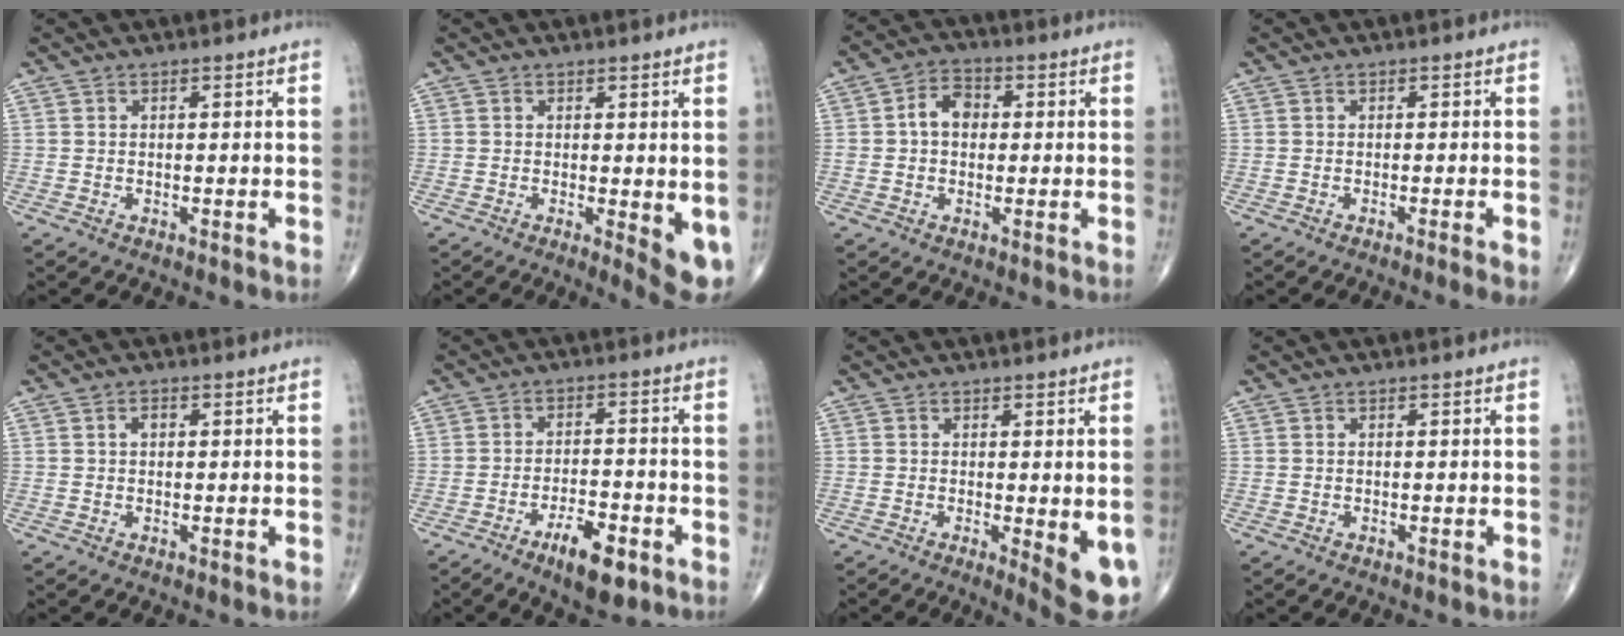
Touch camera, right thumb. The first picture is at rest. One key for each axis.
{"total": 5.8, "fx": -0.5, "fy": 1.6, "fz": 5.5, "tx": -0.069, "ty": -0.016, "tz": -0.006}
{"total": 5.9, "fx": 0.3, "fy": 4.3, "fz": 4.0, "tx": -0.062, "ty": 0.017, "tz": -0.003}
{"total": 3.0, "fx": -1.6, "fy": 0.0, "fz": 2.6, "tx": -0.040, "ty": -0.006, "tz": -0.024}
{"total": 1.4, "fx": 0.3, "fy": 0.9, "fz": 1.1, "tx": -0.015, "ty": 0.004, "tz": 0.003}
{"total": 8.6, "fx": -4.6, "fy": 3.1, "fz": 6.5, "tx": -0.099, "ty": 0.021, "tz": -0.068}
{"total": 7.0, "fx": -1.3, "fy": 1.7, "fz": 6.7, "tx": -0.085, "ty": -0.019, "tz": -0.015}
{"total": 0.0}